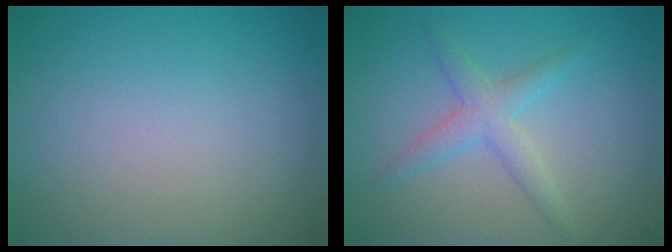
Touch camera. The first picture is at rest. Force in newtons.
{"total": 2.5, "press": 2.5, "slide": 0.1}